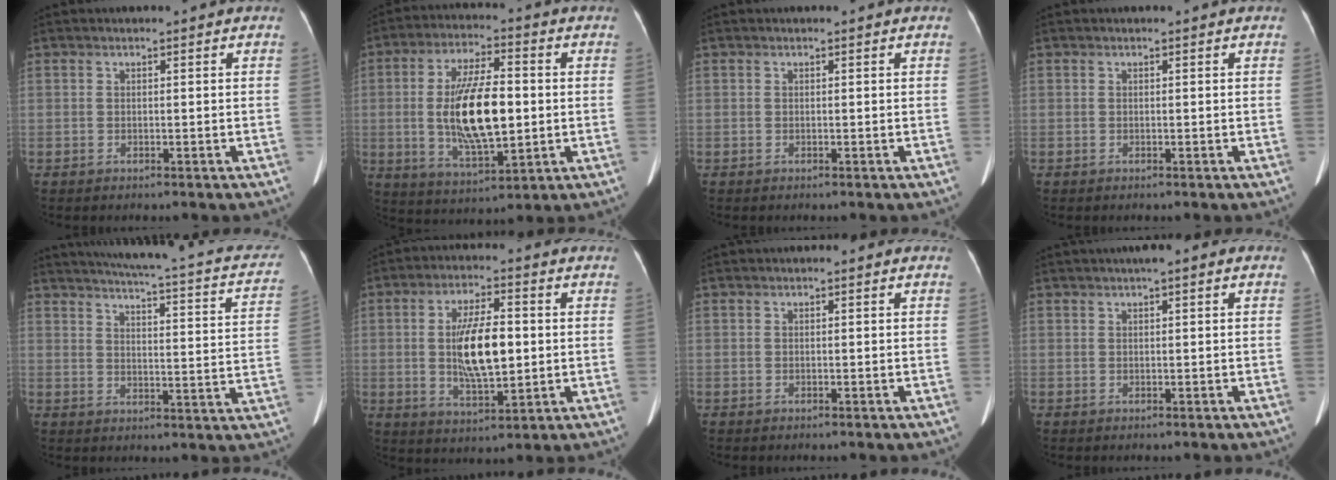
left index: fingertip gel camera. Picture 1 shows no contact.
{"total": 14.1, "force": [-0.5, 4.5, 13.4], "torque": [-0.263, 0.000, -0.004]}
{"total": 0.0}
{"total": 0.0}
{"total": 21.1, "force": [17.1, 3.4, 11.9], "torque": [-0.164, -0.014, 0.187]}
{"total": 10.3, "force": [0.2, 3.3, 9.8], "torque": [-0.186, 0.002, 0.005]}
{"total": 0.0}
{"total": 2.5, "force": [1.3, 0.4, 2.1], "torque": [-0.035, 0.014, 0.016]}